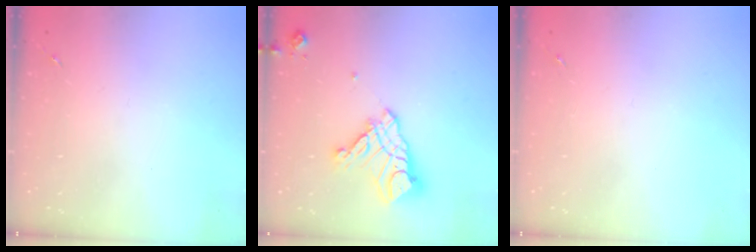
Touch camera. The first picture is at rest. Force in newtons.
{"total": 14.4, "press": 14.3, "slide": 1.5}
{"total": 0.0}